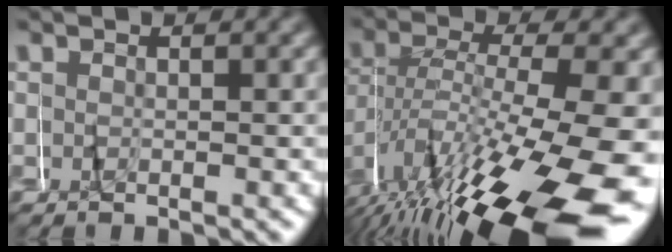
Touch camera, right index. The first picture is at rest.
{"total": 13.2, "force": [-5.0, 5.7, 10.8], "torque": [-0.165, -0.012, -0.064]}